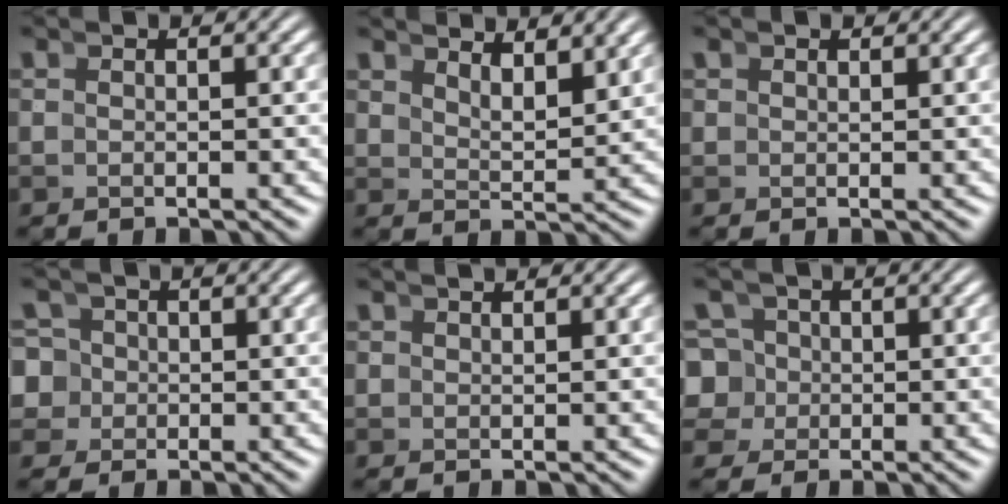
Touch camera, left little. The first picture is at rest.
{"total": 3.4, "force": [3.1, 0.1, 1.2], "torque": [-0.007, -0.008, 0.054]}
{"total": 0.5, "force": [0.5, -0.1, -0.1], "torque": [0.007, -0.006, 0.015]}
{"total": 5.1, "force": [-0.7, 4.8, 1.6], "torque": [-0.041, -0.022, -0.011]}
{"total": 0.8, "force": [0.7, -0.5, -0.1], "torque": [0.013, -0.001, 0.017]}
{"total": 6.2, "force": [-0.7, 5.8, 2.0], "torque": [-0.049, -0.023, -0.011]}